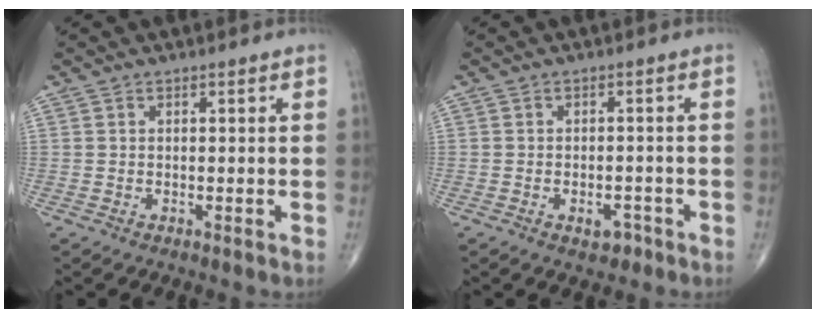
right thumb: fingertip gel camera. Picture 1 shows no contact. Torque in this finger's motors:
{"motor_torque": [-0.15, -0.15, -0.16, -0.03, 0.06]}